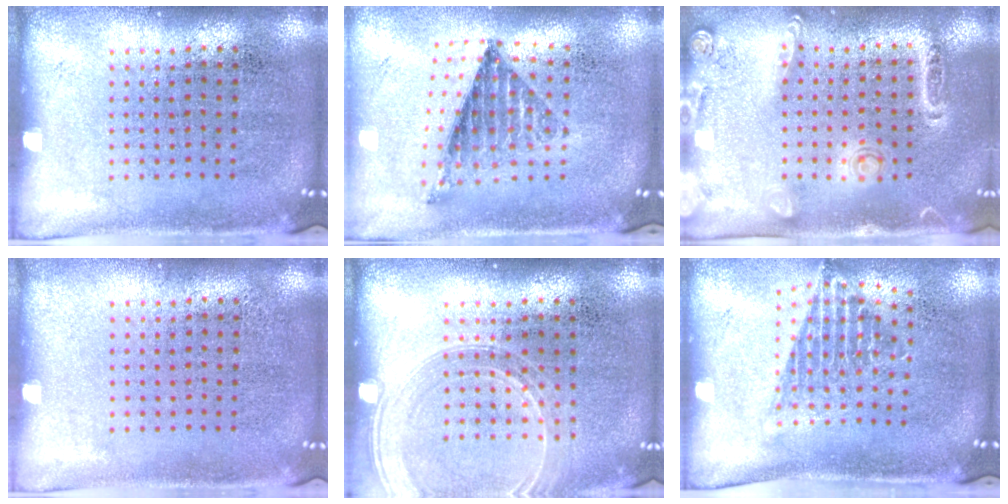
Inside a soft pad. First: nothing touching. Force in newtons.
{"total": 0.9, "press": 0.9, "slide": 0.3}
{"total": 1.6, "press": 1.4, "slide": 0.8}
{"total": 0.0}
{"total": 1.6, "press": 1.6, "slide": 0.3}
{"total": 1.4, "press": 1.1, "slide": 0.9}